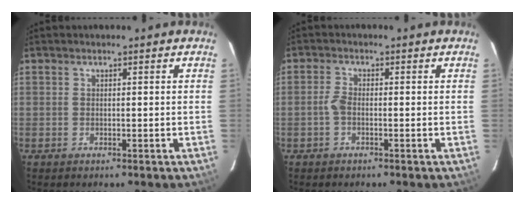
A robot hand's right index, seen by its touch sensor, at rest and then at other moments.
{"total": 2.1, "force": [-0.6, 1.1, 1.6], "torque": [-0.039, 0.005, -0.014]}